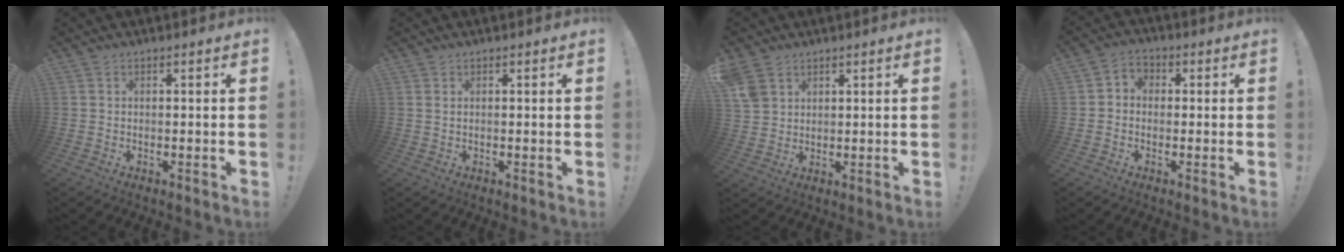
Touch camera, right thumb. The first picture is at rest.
{"total": 0.9, "force": [0.5, -0.1, 0.7], "torque": [-0.006, -0.004, 0.008]}
{"total": 5.4, "force": [3.4, 3.7, 2.1], "torque": [-0.045, -0.012, 0.068]}
{"total": 3.7, "force": [-1.0, 3.1, 1.8], "torque": [-0.030, 0.010, -0.016]}